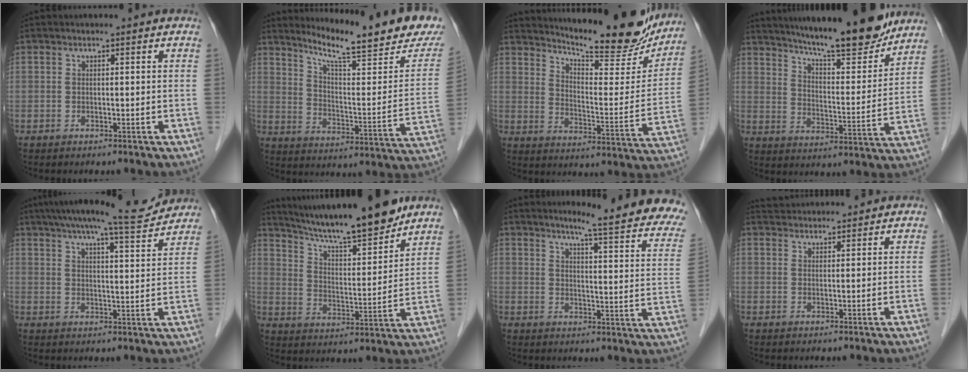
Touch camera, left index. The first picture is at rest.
{"total": 20.6, "force": [17.0, 1.7, 11.4], "torque": [-0.168, -0.046, 0.235]}
{"total": 19.9, "force": [18.0, 2.9, 7.8], "torque": [-0.115, -0.048, 0.240]}
{"total": 17.8, "force": [15.5, 1.6, 8.5], "torque": [-0.130, -0.011, 0.228]}
{"total": 12.3, "force": [11.3, 0.5, 4.9], "torque": [-0.073, 0.003, 0.154]}
{"total": 16.9, "force": [14.8, 1.0, 8.1], "torque": [-0.133, -0.001, 0.239]}
{"total": 19.2, "force": [16.4, 1.0, 10.1], "torque": [-0.116, -0.058, 0.182]}
{"total": 6.5, "force": [6.4, 0.7, 1.0], "torque": [-0.021, 0.037, 0.097]}